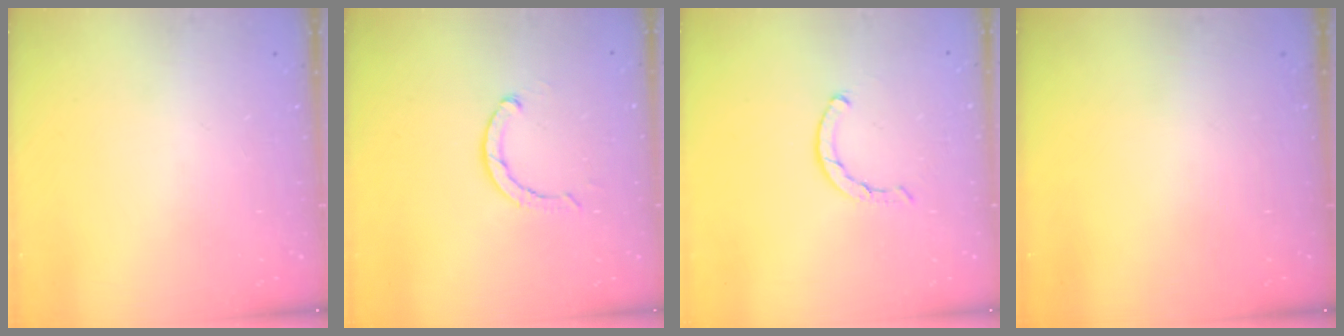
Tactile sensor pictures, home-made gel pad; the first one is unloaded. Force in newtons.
{"total": 2.6, "press": 2.5, "slide": 0.4}
{"total": 2.0, "press": 2.0, "slide": 0.2}
{"total": 0.0}